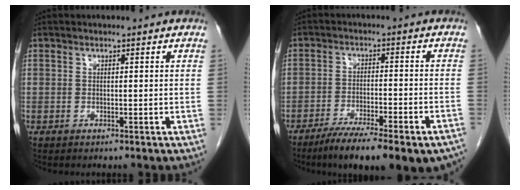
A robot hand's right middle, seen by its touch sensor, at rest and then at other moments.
{"total": 18.6, "force": [-14.4, 3.1, 11.3], "torque": [-0.119, -0.010, -0.204]}